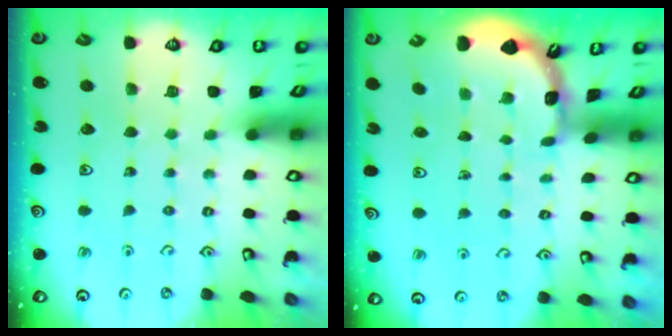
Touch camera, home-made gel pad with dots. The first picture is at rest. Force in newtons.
{"total": 1.7, "press": 1.6, "slide": 0.1}